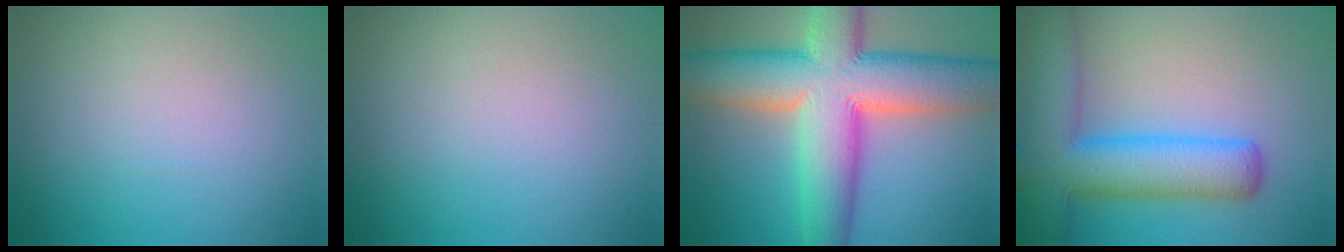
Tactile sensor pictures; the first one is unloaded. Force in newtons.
{"total": 0.0}
{"total": 14.4, "press": 14.4, "slide": 0.9}
{"total": 10.2, "press": 10.2, "slide": 0.6}